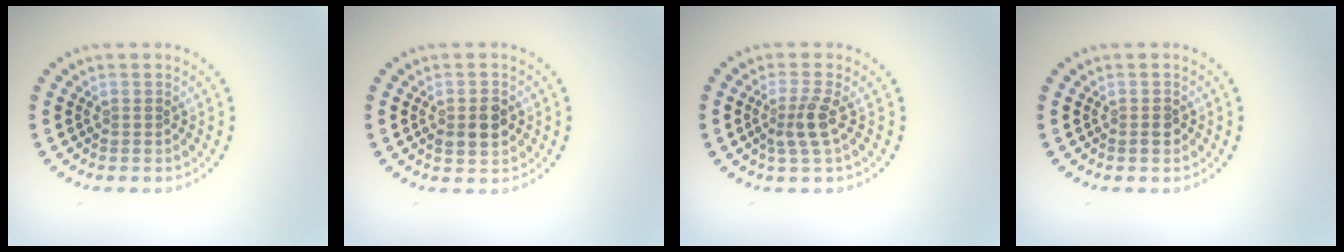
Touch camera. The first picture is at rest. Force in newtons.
{"total": 2.5, "press": 2.5, "slide": 0.2}
{"total": 2.4, "press": 1.8, "slide": 1.5}
{"total": 1.3, "press": 1.2, "slide": 0.4}